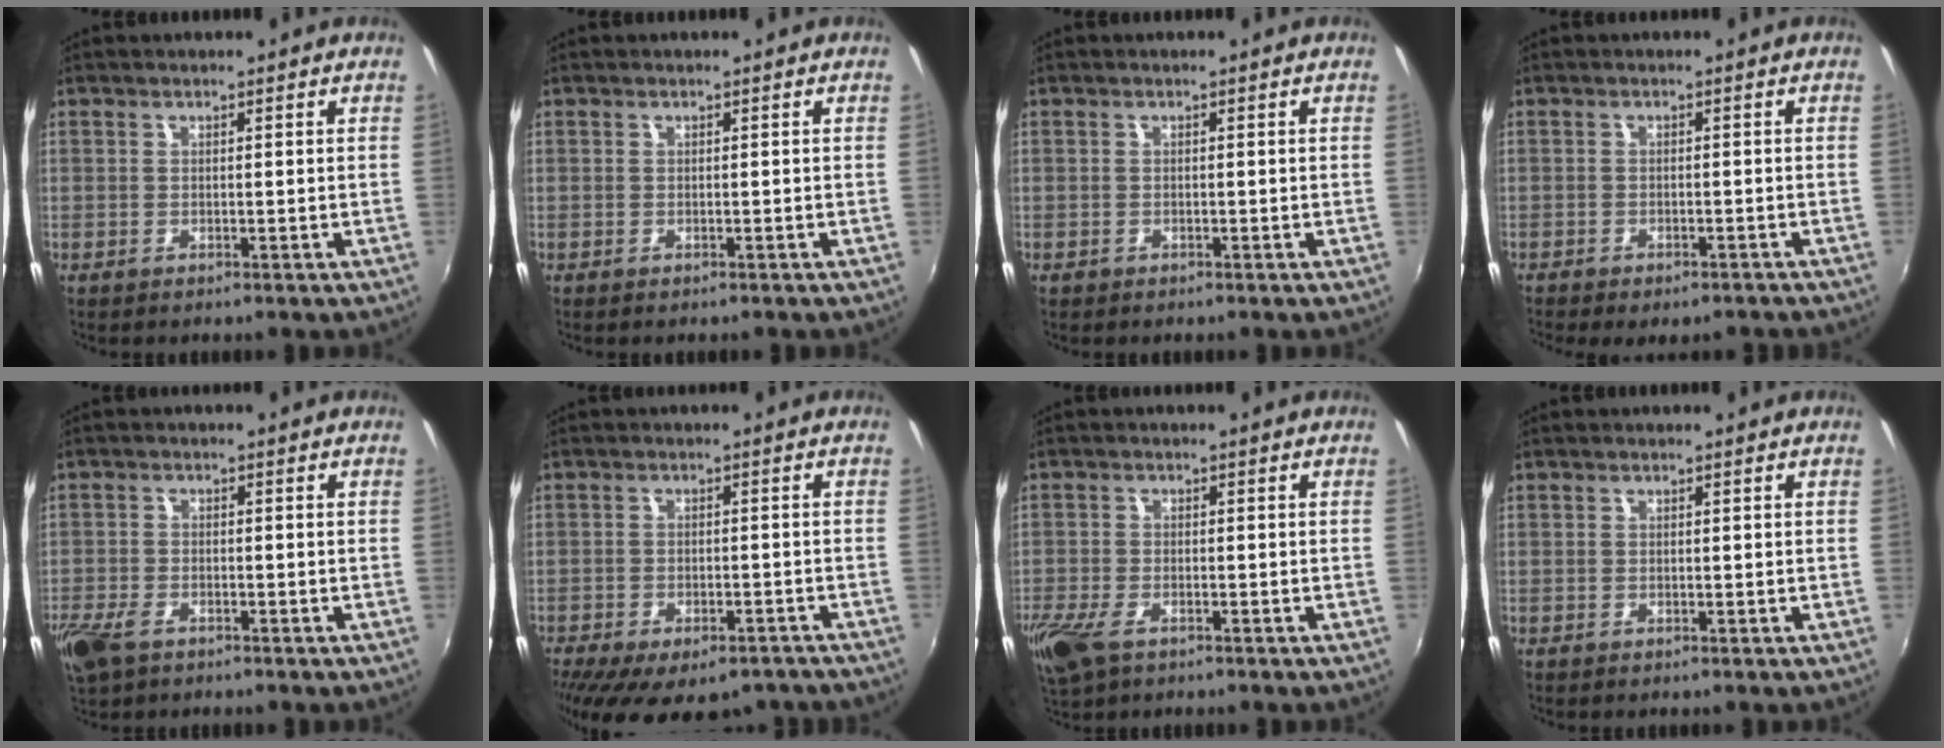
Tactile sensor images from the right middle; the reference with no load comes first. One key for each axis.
{"total": 0.0}
{"total": 0.8, "fx": -0.5, "fy": 0.6, "fz": 0.1, "tx": -0.004, "ty": -0.003, "tz": -0.008}
{"total": 5.6, "fx": -4.5, "fy": 1.7, "fz": 2.8, "tx": -0.064, "ty": -0.020, "tz": -0.059}
{"total": 6.7, "fx": -4.3, "fy": 3.4, "fz": 3.8, "tx": -0.106, "ty": -0.017, "tz": -0.083}
{"total": 16.5, "fx": -12.0, "fy": 7.1, "fz": 8.8, "tx": -0.178, "ty": -0.035, "tz": -0.157}
{"total": 7.7, "fx": -4.6, "fy": 3.7, "fz": 5.0, "tx": -0.128, "ty": -0.027, "tz": -0.087}
{"total": 0.0}